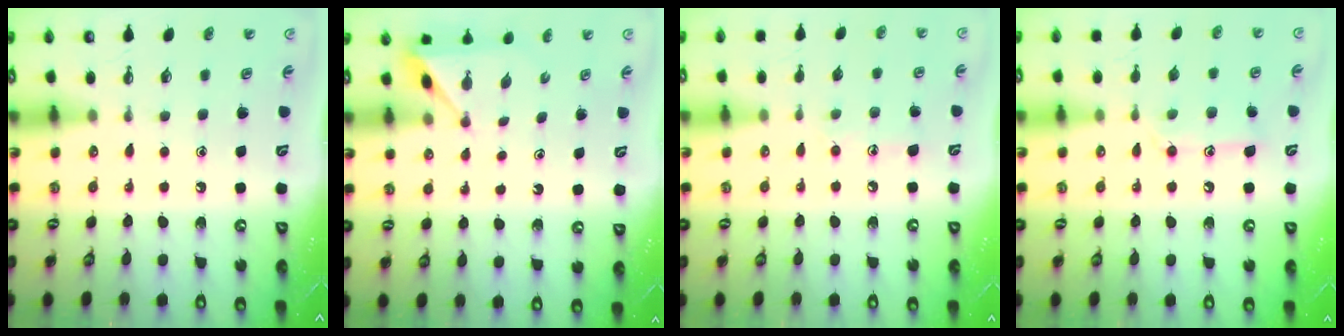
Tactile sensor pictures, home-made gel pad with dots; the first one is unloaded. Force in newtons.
{"total": 2.7, "press": 2.7, "slide": 0.3}
{"total": 6.0, "press": 6.0, "slide": 0.7}
{"total": 11.7, "press": 11.7, "slide": 0.7}